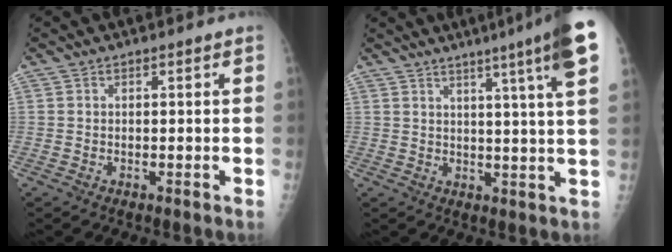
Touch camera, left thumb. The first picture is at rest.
{"total": 13.1, "force": [7.4, -0.4, 10.7], "torque": [-0.146, -0.021, 0.084]}